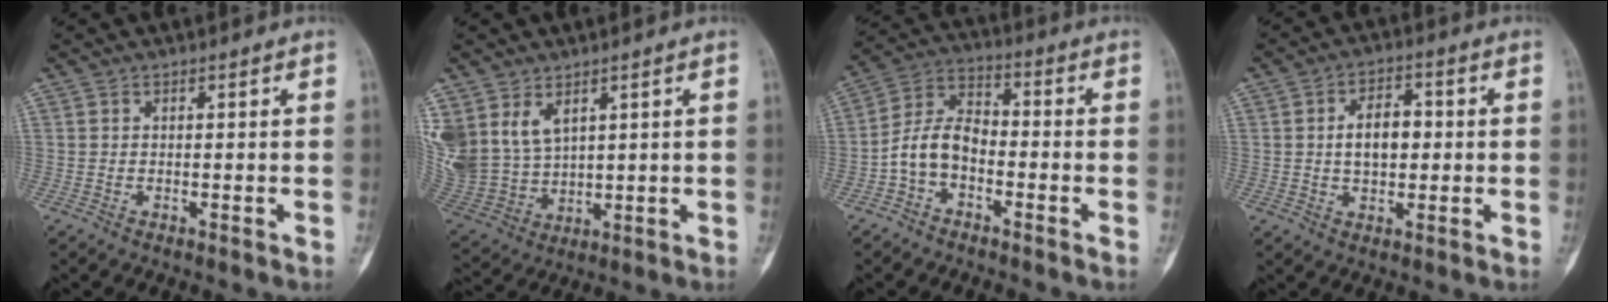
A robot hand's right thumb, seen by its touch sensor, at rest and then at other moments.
{"total": 13.8, "force": [5.9, 9.8, 7.7], "torque": [-0.178, -0.009, 0.145]}
{"total": 8.3, "force": [-3.0, 5.4, 5.7], "torque": [-0.103, 0.041, -0.069]}
{"total": 7.6, "force": [0.3, 4.6, 5.9], "torque": [-0.083, 0.013, 0.002]}